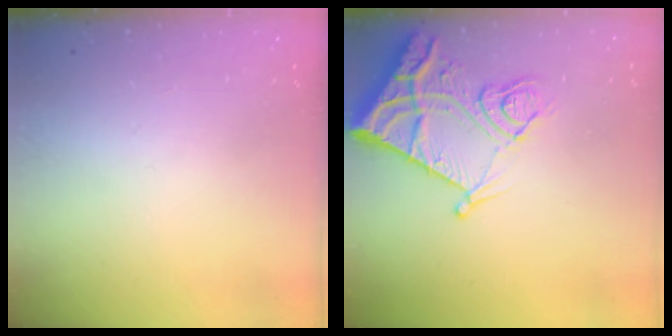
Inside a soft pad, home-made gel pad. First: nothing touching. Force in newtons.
{"total": 13.7, "press": 13.7, "slide": 1.4}